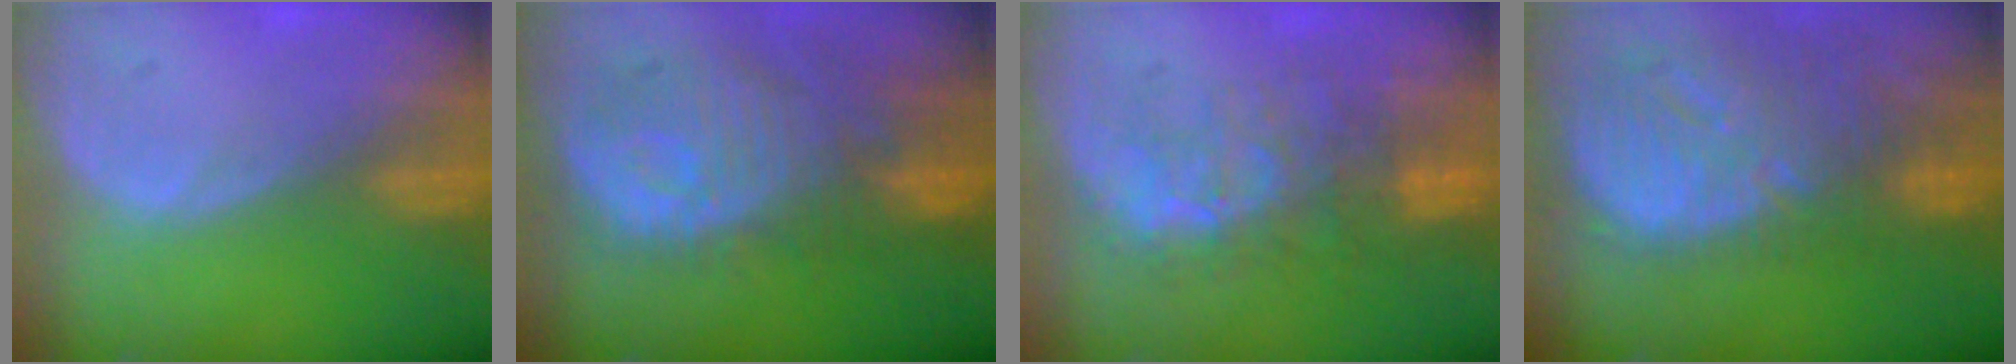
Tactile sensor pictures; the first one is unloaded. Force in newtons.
{"total": 12.1, "press": 10.9, "slide": 5.3}
{"total": 9.8, "press": 8.3, "slide": 5.1}
{"total": 13.3, "press": 11.6, "slide": 6.5}